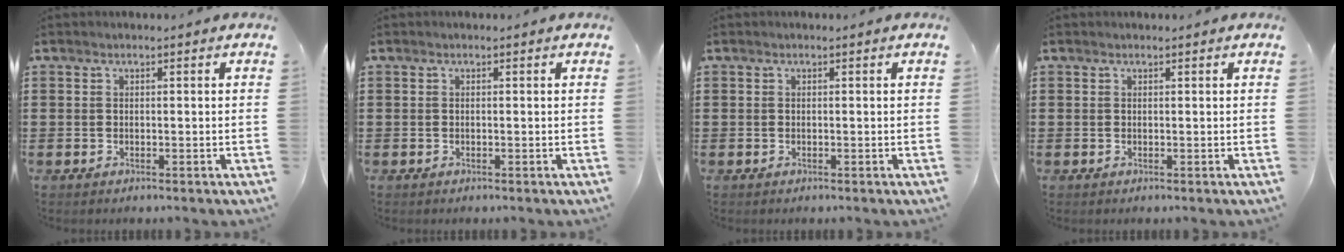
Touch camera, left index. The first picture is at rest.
{"total": 0.0}
{"total": 0.0}
{"total": 0.0}